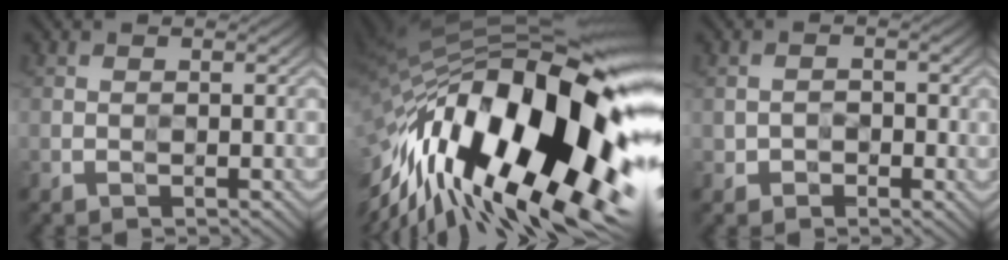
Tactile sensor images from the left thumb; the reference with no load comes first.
{"total": 20.8, "force": [-4.2, 9.1, 18.3], "torque": [-0.344, -0.016, -0.089]}
{"total": 1.0, "force": [-0.4, 0.9, 0.0], "torque": [0.007, 0.004, -0.006]}